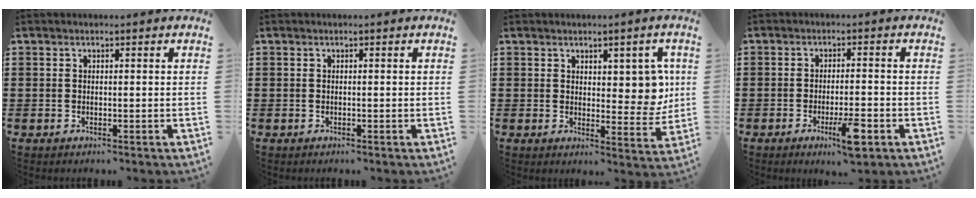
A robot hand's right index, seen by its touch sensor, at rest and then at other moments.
{"total": 0.0}
{"total": 5.7, "force": [2.2, 3.1, 4.3], "torque": [-0.055, -0.006, 0.034]}
{"total": 5.8, "force": [-2.8, 1.2, 5.0], "torque": [-0.089, -0.008, -0.046]}